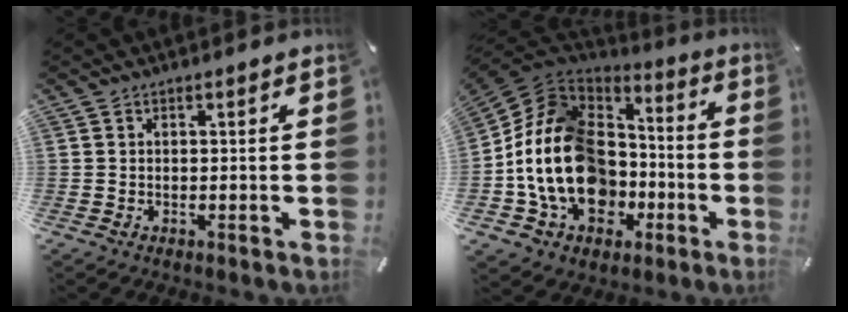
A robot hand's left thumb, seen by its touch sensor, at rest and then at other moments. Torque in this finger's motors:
{"motor_torque": [1.74, 3.27, 2.75, 0.02, 0.97]}